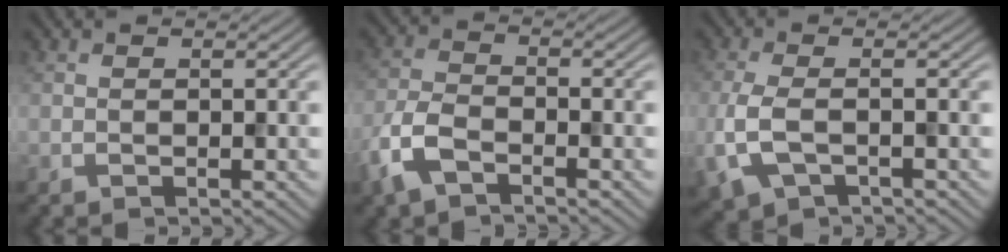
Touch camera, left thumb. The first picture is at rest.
{"total": 5.6, "force": [-3.3, 2.6, 3.7], "torque": [-0.095, -0.008, -0.085]}
{"total": 5.8, "force": [-2.0, 2.7, 4.7], "torque": [-0.124, -0.010, -0.044]}